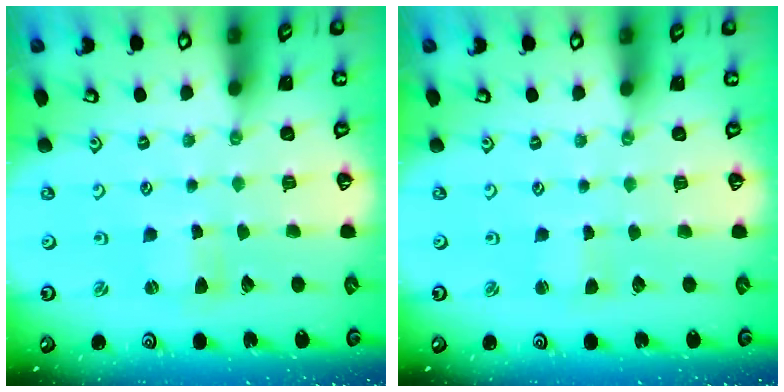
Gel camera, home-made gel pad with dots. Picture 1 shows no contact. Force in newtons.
{"total": 2.0, "press": 2.0, "slide": 0.3}